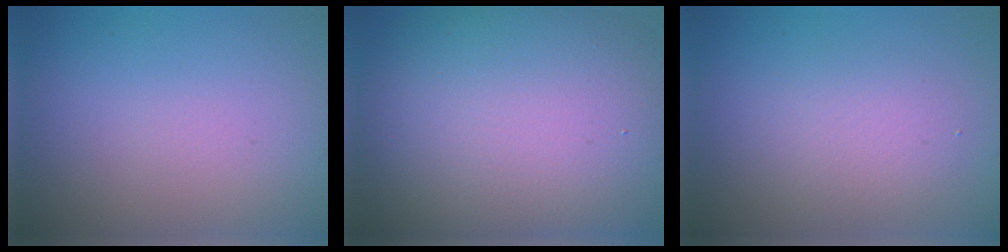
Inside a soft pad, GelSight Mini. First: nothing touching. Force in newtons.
{"total": 16.0, "press": 15.9, "slide": 0.8}
{"total": 2.9, "press": 2.8, "slide": 0.3}